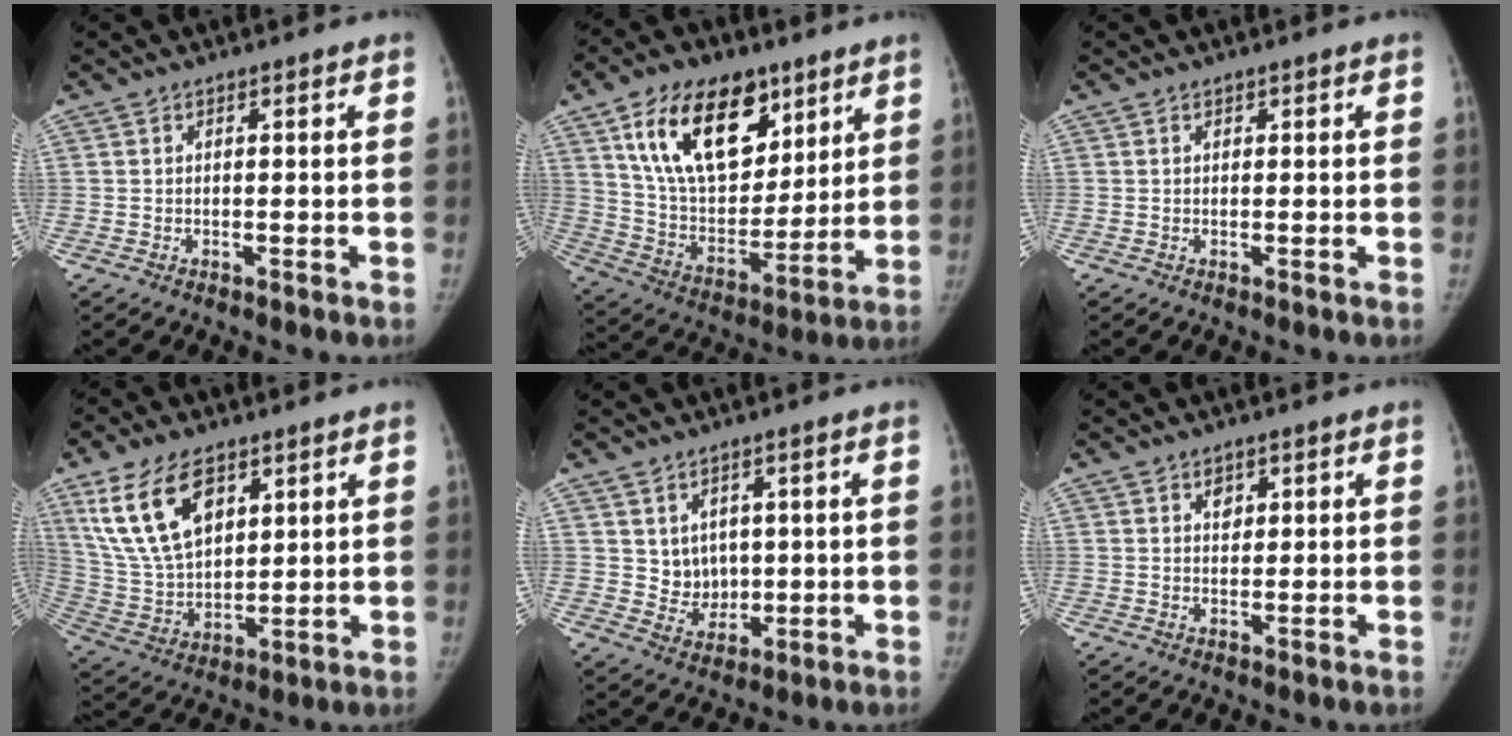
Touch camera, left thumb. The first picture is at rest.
{"total": 22.3, "force": [11.4, 13.1, 13.9], "torque": [-0.194, -0.042, 0.205]}
{"total": 0.6, "force": [0.3, 0.5, 0.1], "torque": [0.005, 0.000, 0.003]}
{"total": 16.6, "force": [8.3, 9.3, 10.9], "torque": [-0.184, -0.030, 0.173]}
{"total": 5.8, "force": [1.6, 5.0, 2.4], "torque": [-0.010, -0.014, 0.040]}
{"total": 2.2, "force": [1.2, 1.6, 1.0], "torque": [-0.004, -0.006, 0.019]}